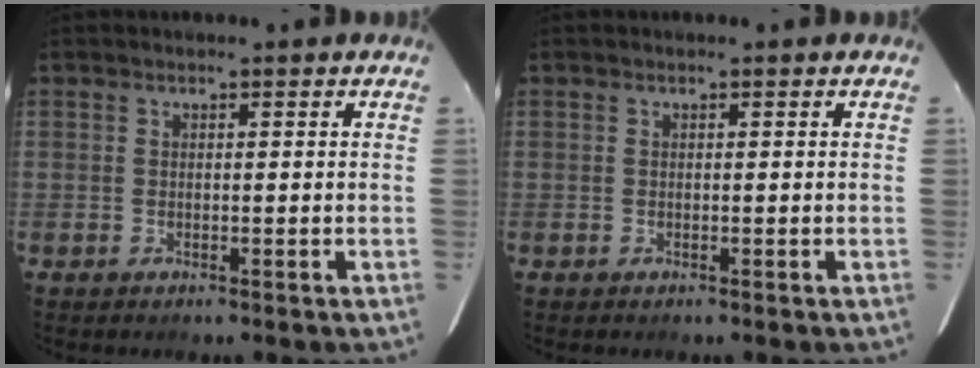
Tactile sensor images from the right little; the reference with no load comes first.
{"total": 0.0}